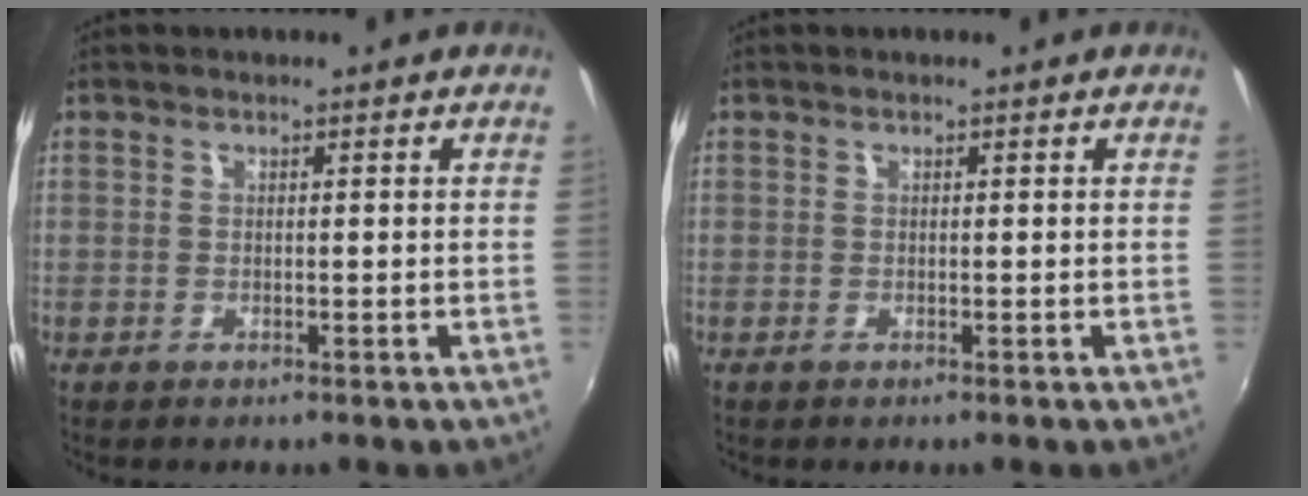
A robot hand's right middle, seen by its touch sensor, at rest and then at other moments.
{"total": 0.0}